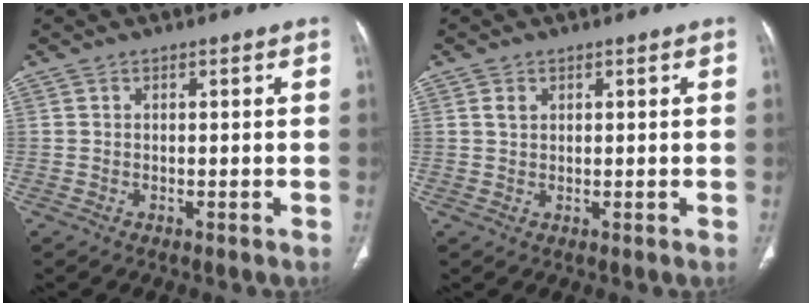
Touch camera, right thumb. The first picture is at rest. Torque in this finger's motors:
{"motor_torque": [-0.05, -0.05, 0.29, -0.26, 0.04]}